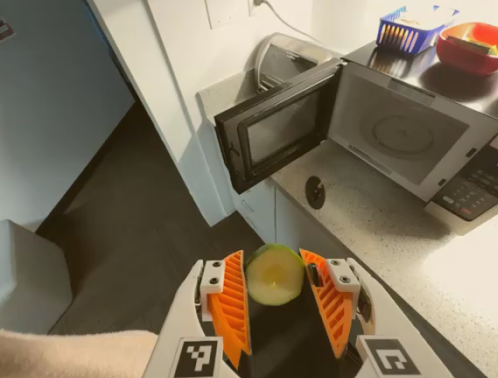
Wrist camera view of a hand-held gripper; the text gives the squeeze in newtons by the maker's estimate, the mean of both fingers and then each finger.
{"total": 9.9, "left": 10.0, "right": 9.8}